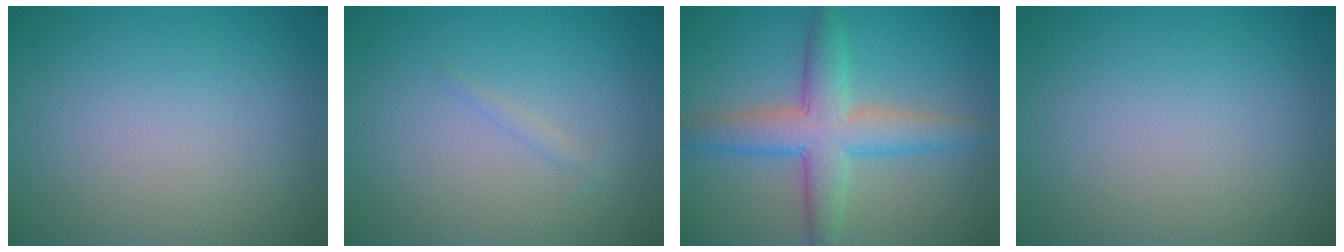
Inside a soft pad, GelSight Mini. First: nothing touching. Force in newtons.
{"total": 0.6, "press": 0.6, "slide": 0.1}
{"total": 5.7, "press": 5.7, "slide": 0.3}
{"total": 0.0}